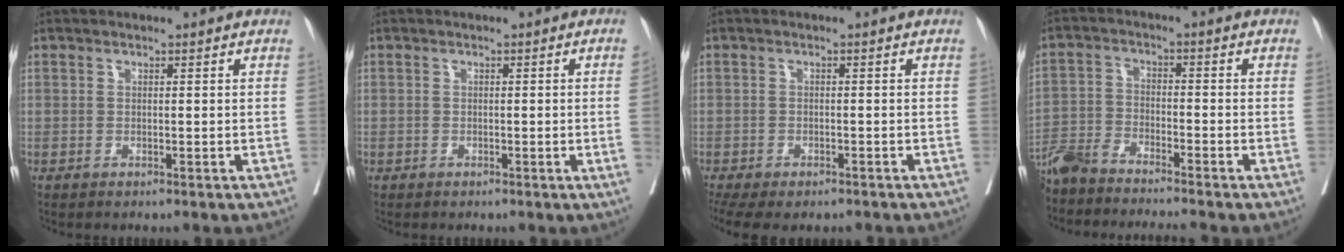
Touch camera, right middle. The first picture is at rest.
{"total": 1.3, "force": [-0.3, -0.3, 1.2], "torque": [-0.016, 0.001, -0.004]}
{"total": 10.8, "force": [-7.8, 5.0, 5.6], "torque": [-0.131, -0.005, -0.104]}
{"total": 8.9, "force": [-8.4, -0.2, 3.2], "torque": [-0.055, -0.014, -0.150]}